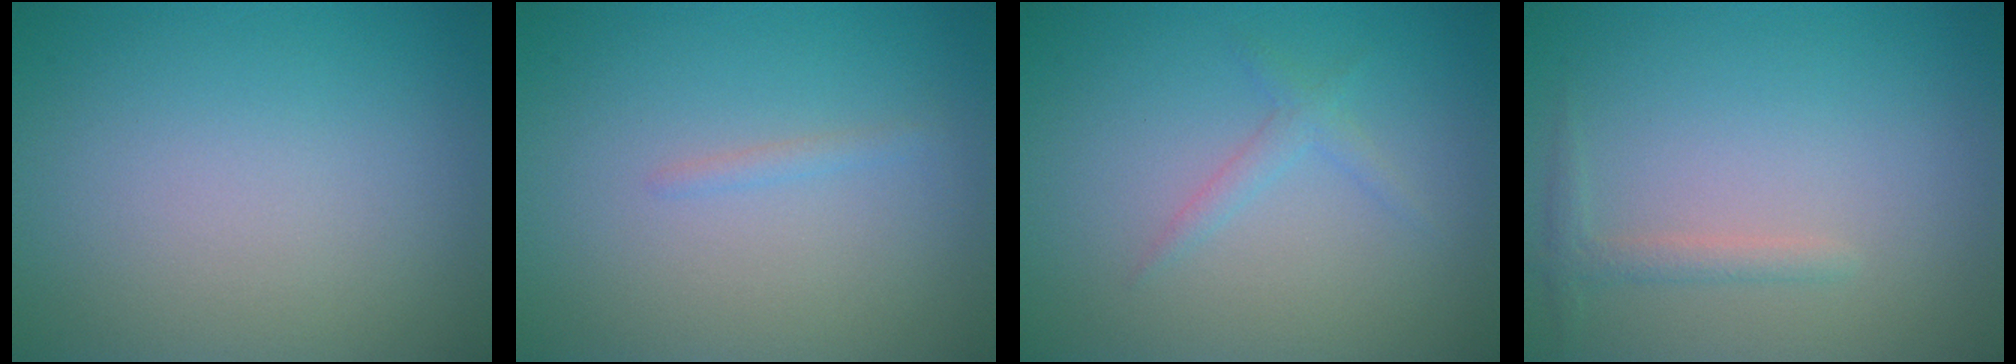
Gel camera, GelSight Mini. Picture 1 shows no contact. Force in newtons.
{"total": 0.7, "press": 0.7, "slide": 0.1}
{"total": 1.3, "press": 1.2, "slide": 0.1}
{"total": 1.3, "press": 1.3, "slide": 0.1}